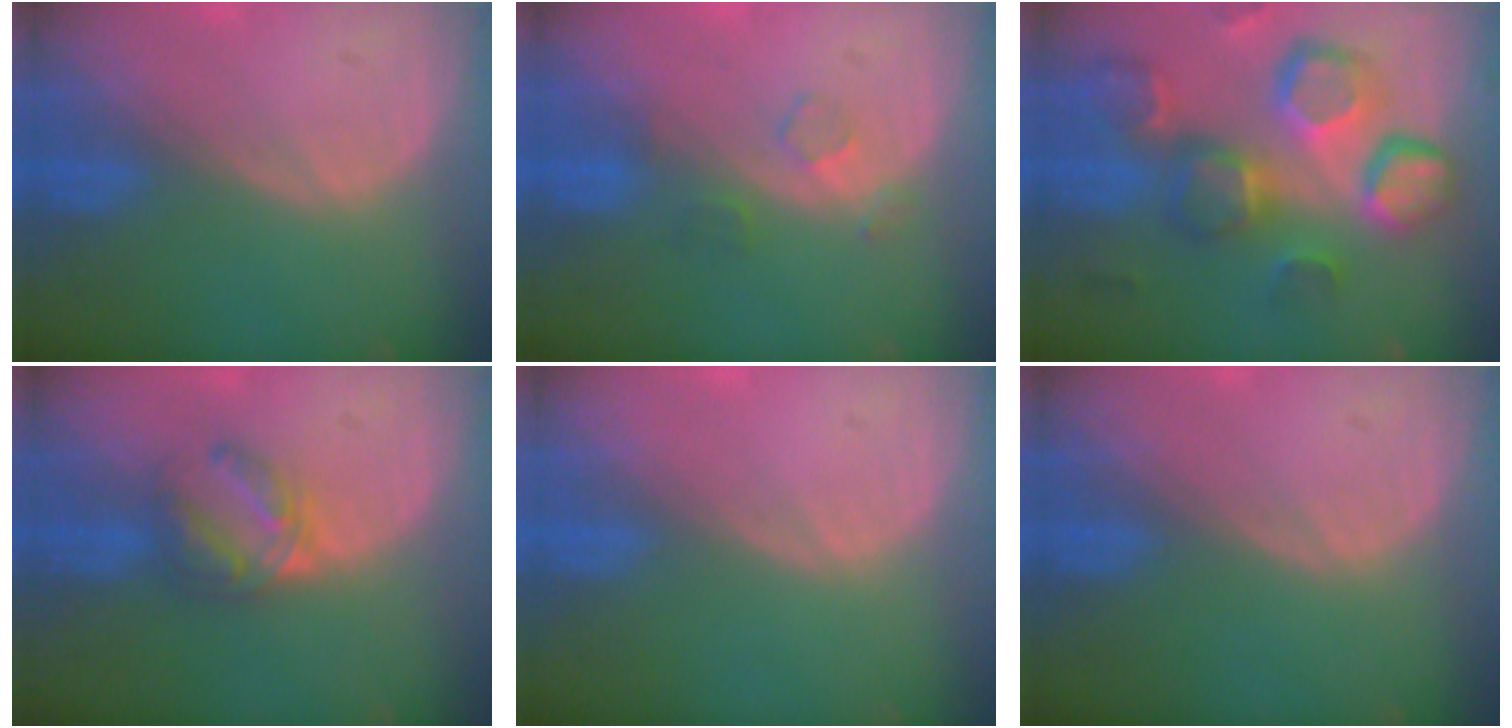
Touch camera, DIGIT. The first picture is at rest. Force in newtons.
{"total": 2.5, "press": 2.5, "slide": 0.3}
{"total": 13.1, "press": 11.4, "slide": 6.4}
{"total": 6.1, "press": 5.3, "slide": 3.1}
{"total": 0.0}
{"total": 0.0}